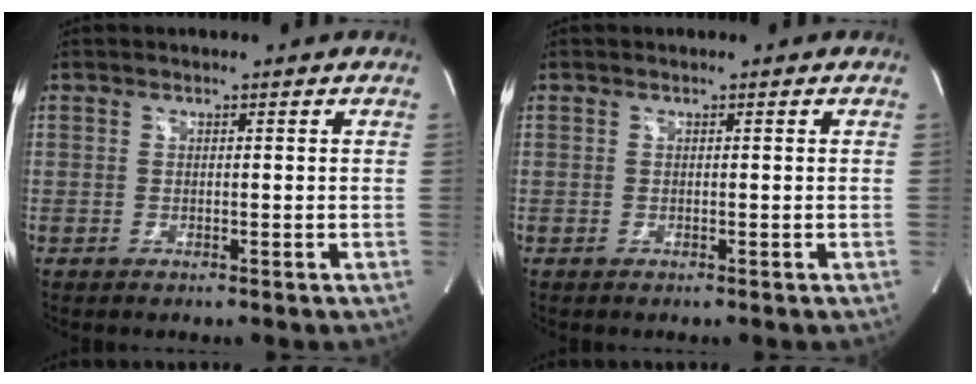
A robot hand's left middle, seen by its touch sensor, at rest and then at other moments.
{"total": 0.0}